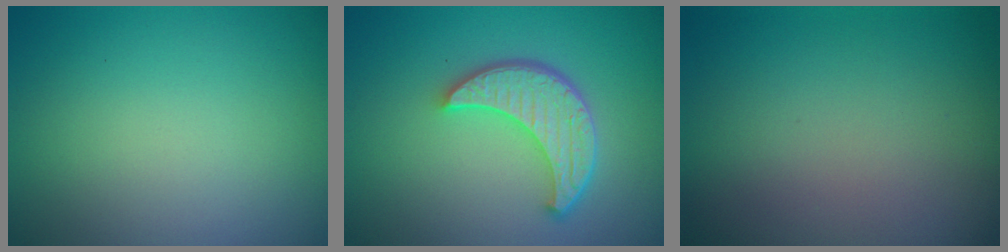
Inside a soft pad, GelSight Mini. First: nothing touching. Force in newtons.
{"total": 5.2, "press": 4.1, "slide": 3.3}
{"total": 0.0}